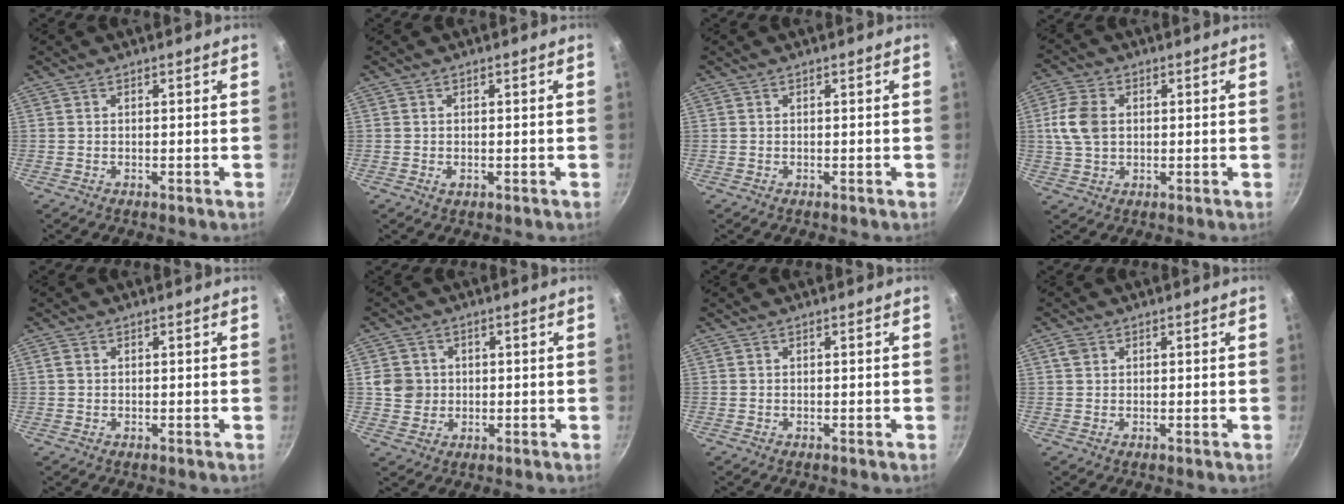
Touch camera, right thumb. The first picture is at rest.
{"total": 1.0, "force": [-0.2, 0.6, 0.8], "torque": [-0.013, 0.000, -0.003]}
{"total": 0.0}
{"total": 7.7, "force": [0.9, 5.5, 5.4], "torque": [-0.100, 0.007, 0.015]}
{"total": 1.2, "force": [0.2, 1.0, 0.6], "torque": [-0.011, 0.003, 0.003]}
{"total": 5.4, "force": [0.5, 5.1, 1.7], "torque": [-0.005, 0.004, 0.010]}
{"total": 0.0}
{"total": 1.8, "force": [0.8, 1.4, 0.8], "torque": [-0.013, 0.003, 0.013]}